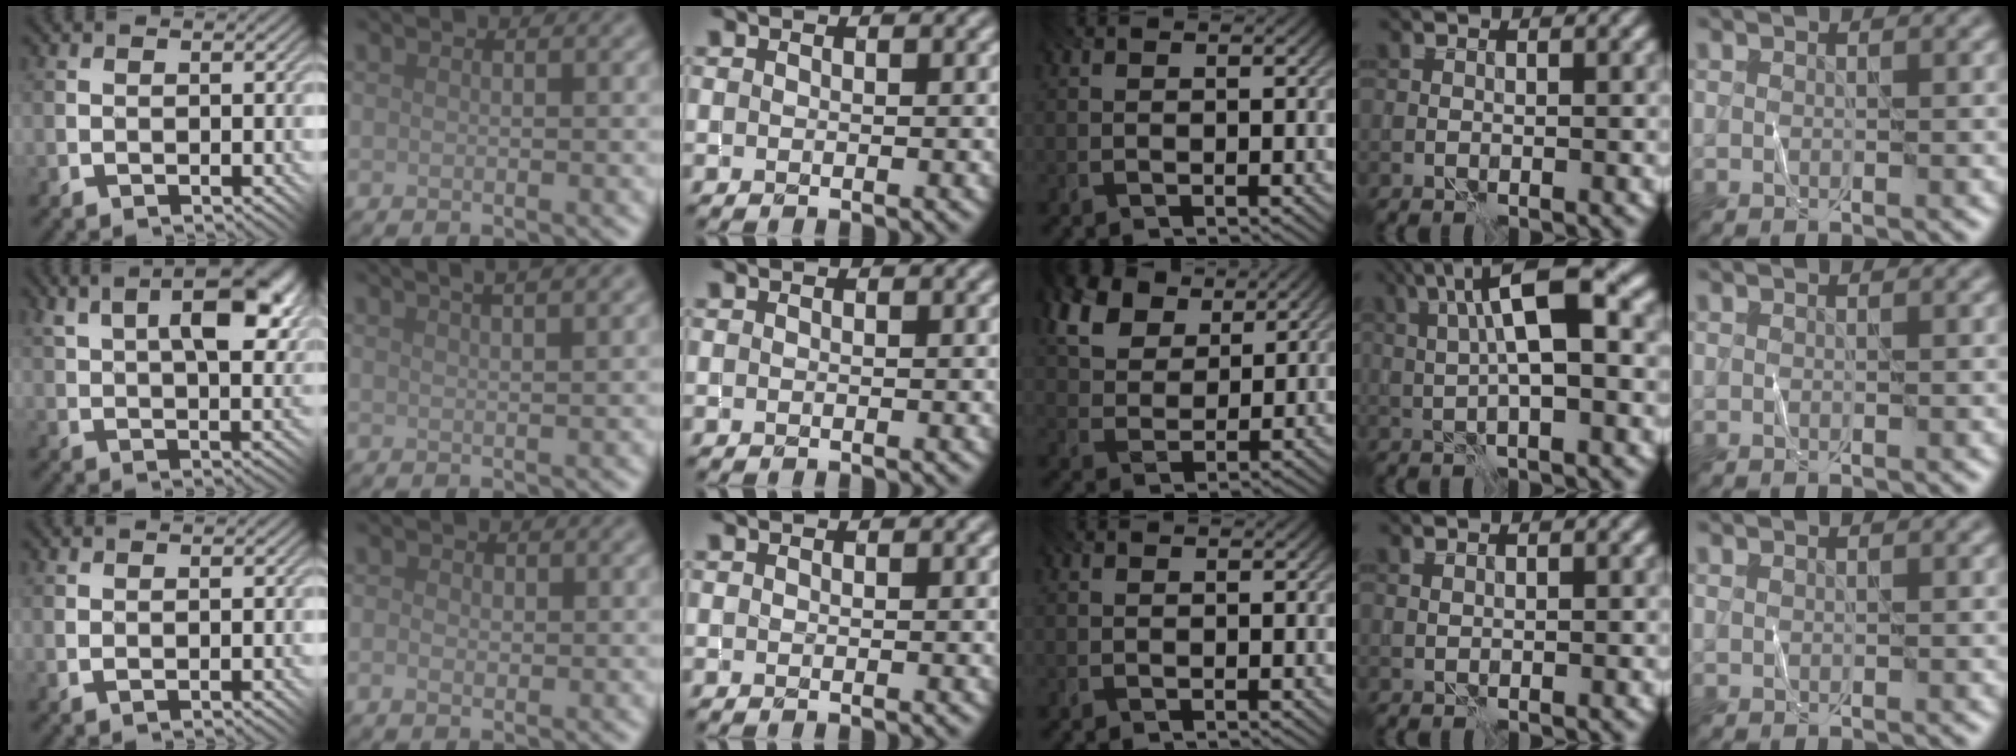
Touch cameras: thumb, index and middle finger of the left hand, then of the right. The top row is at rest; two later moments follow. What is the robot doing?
{"motion": "fold", "object": "shorts"}